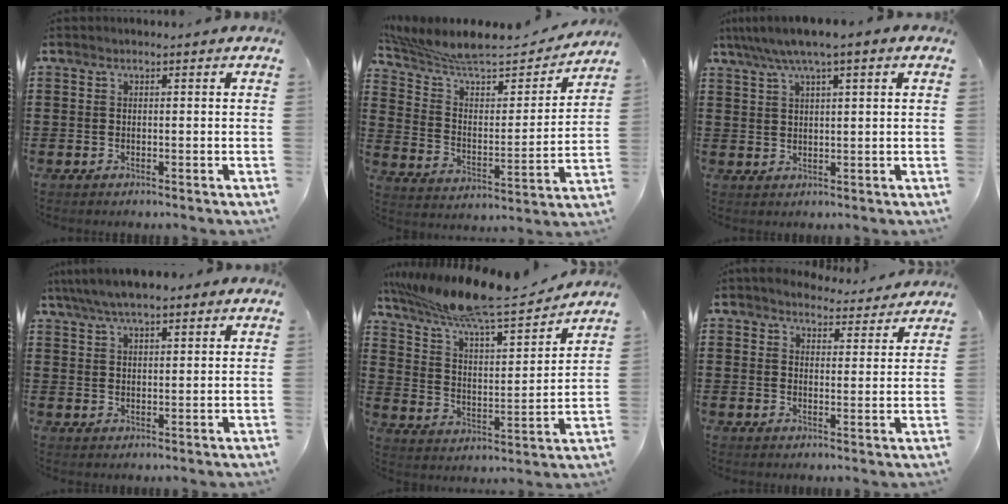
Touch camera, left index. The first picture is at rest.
{"total": 8.4, "force": [7.5, 1.6, 3.3], "torque": [-0.101, -0.055, 0.125]}
{"total": 3.9, "force": [2.2, 0.2, 3.2], "torque": [-0.065, 0.002, 0.037]}
{"total": 5.1, "force": [3.9, 1.4, 2.9], "torque": [-0.065, 0.000, 0.072]}
{"total": 10.9, "force": [9.4, 0.6, 5.5], "torque": [-0.142, -0.060, 0.159]}
{"total": 4.3, "force": [4.2, 0.8, 0.6], "torque": [-0.020, -0.021, 0.075]}